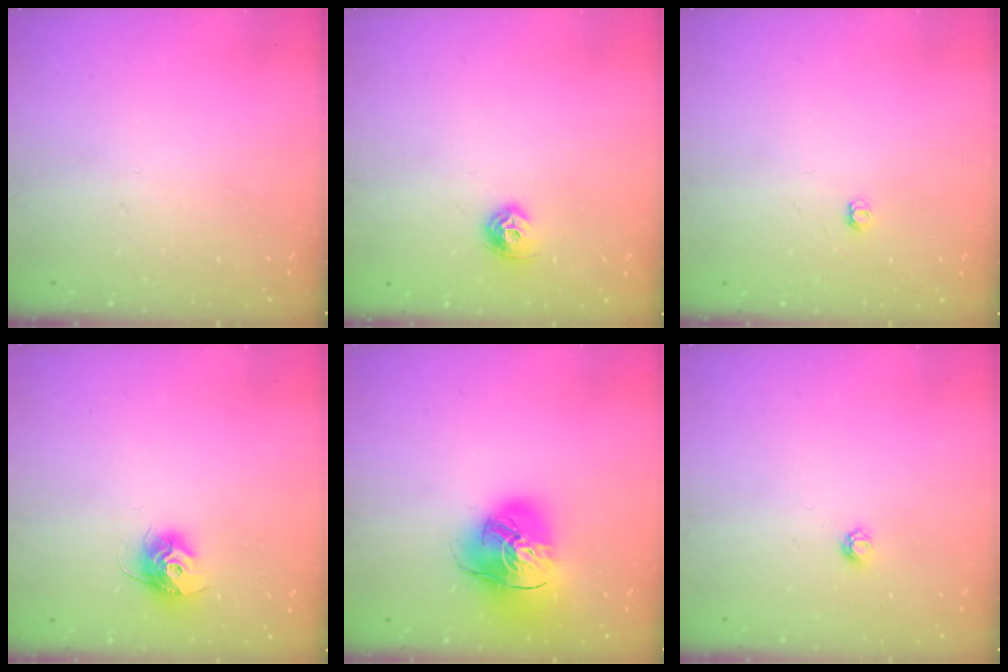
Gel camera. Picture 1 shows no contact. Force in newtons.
{"total": 7.2, "press": 7.1, "slide": 0.4}
{"total": 2.9, "press": 2.9, "slide": 0.3}
{"total": 10.2, "press": 10.2, "slide": 0.6}
{"total": 16.6, "press": 16.5, "slide": 2.0}
{"total": 3.6, "press": 3.6, "slide": 0.5}